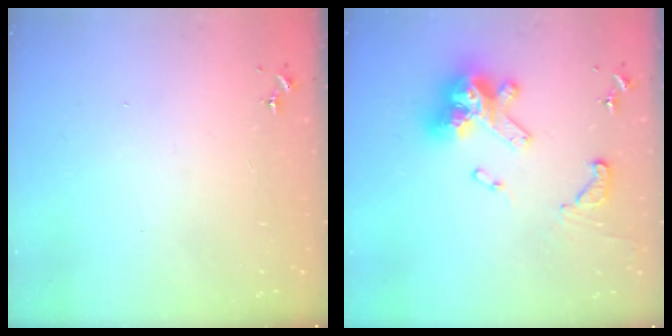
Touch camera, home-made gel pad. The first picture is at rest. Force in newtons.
{"total": 19.0, "press": 18.9, "slide": 1.8}